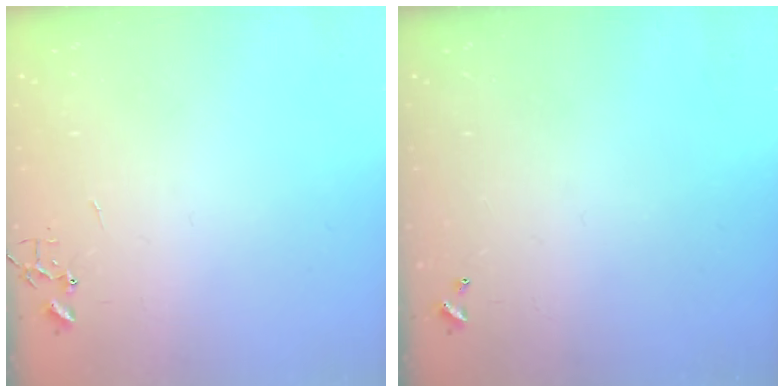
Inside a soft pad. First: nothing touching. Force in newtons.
{"total": 0.0}